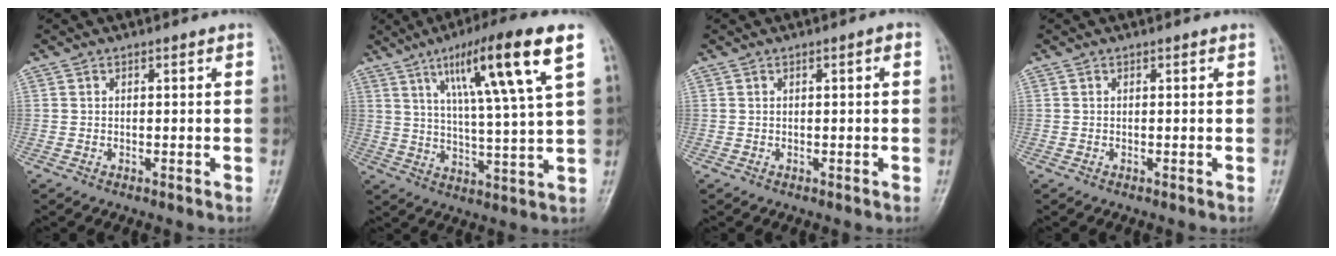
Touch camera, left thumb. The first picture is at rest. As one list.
[{"total": 16.7, "force": [7.5, 1.2, 14.8], "torque": [-0.246, -0.020, 0.122]}, {"total": 1.2, "force": [0.1, 0.3, 1.2], "torque": [-0.019, 0.003, 0.000]}, {"total": 0.0}]